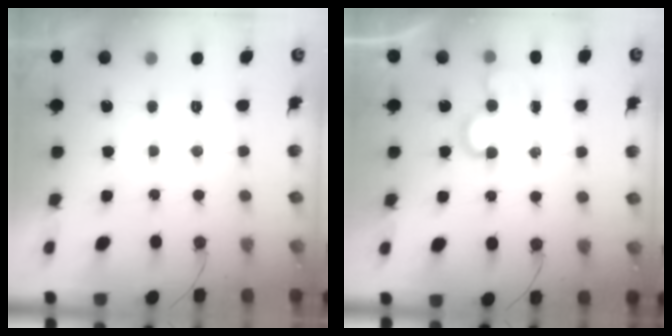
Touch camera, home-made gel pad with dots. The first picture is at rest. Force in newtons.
{"total": 4.3, "press": 4.3, "slide": 0.3}